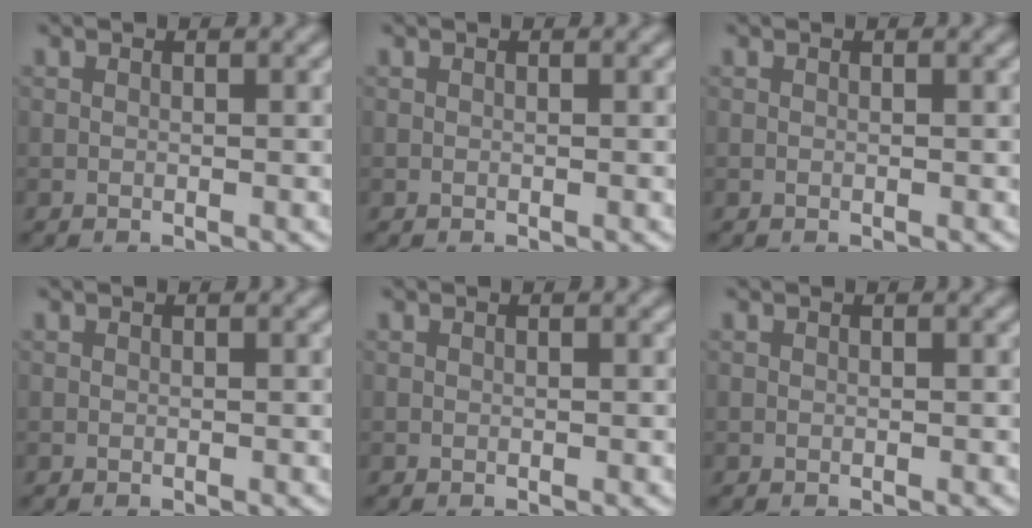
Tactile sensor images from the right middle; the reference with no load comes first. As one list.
[{"total": 0.0}, {"total": 0.0}, {"total": 0.0}, {"total": 0.0}, {"total": 0.0}]